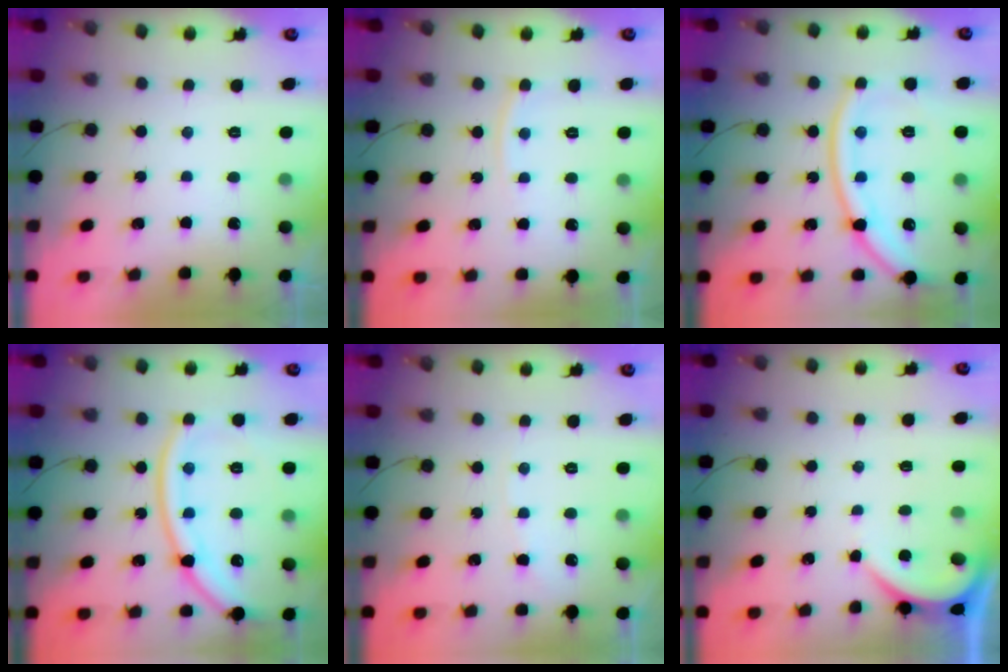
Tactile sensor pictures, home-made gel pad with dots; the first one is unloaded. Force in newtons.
{"total": 6.2, "press": 6.2, "slide": 0.5}
{"total": 16.5, "press": 16.5, "slide": 1.5}
{"total": 16.5, "press": 16.5, "slide": 1.5}
{"total": 3.1, "press": 3.0, "slide": 0.5}
{"total": 2.4, "press": 2.4, "slide": 0.2}